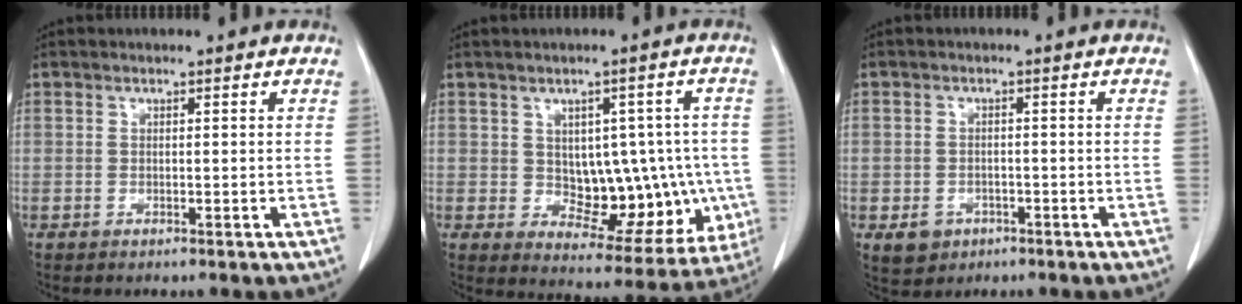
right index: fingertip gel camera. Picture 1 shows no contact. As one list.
[{"total": 12.8, "force": [-0.5, 7.3, 10.5], "torque": [-0.114, 0.022, 0.020]}, {"total": 3.7, "force": [-1.6, 3.1, 1.0], "torque": [-0.011, 0.008, -0.013]}]